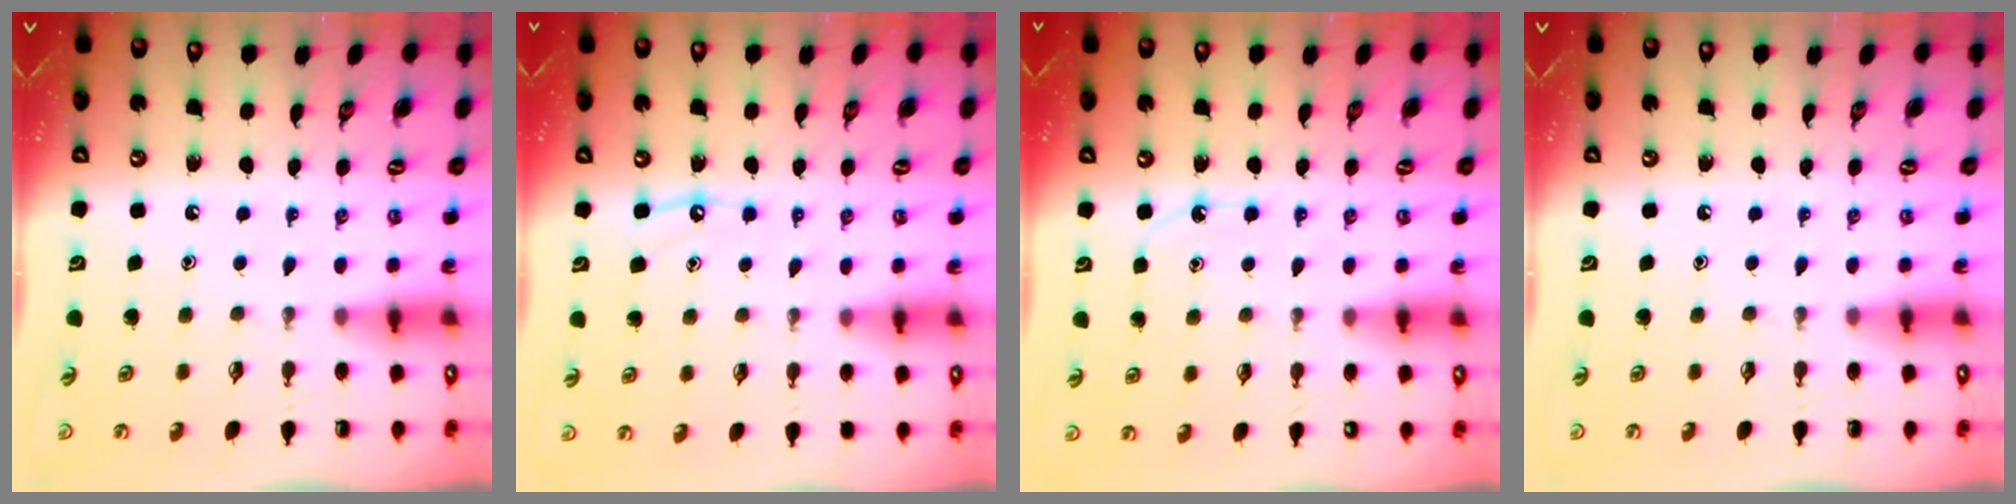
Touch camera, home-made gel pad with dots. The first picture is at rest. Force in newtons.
{"total": 6.3, "press": 6.2, "slide": 0.6}
{"total": 6.4, "press": 6.3, "slide": 0.8}
{"total": 0.0}